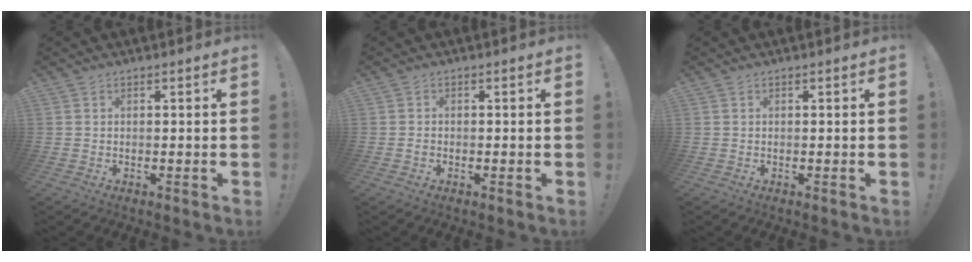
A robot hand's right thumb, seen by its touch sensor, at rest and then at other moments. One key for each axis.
{"total": 1.1, "fx": -0.8, "fy": 0.5, "fz": 0.6, "tx": -0.015, "ty": 0.005, "tz": -0.013}
{"total": 0.0}